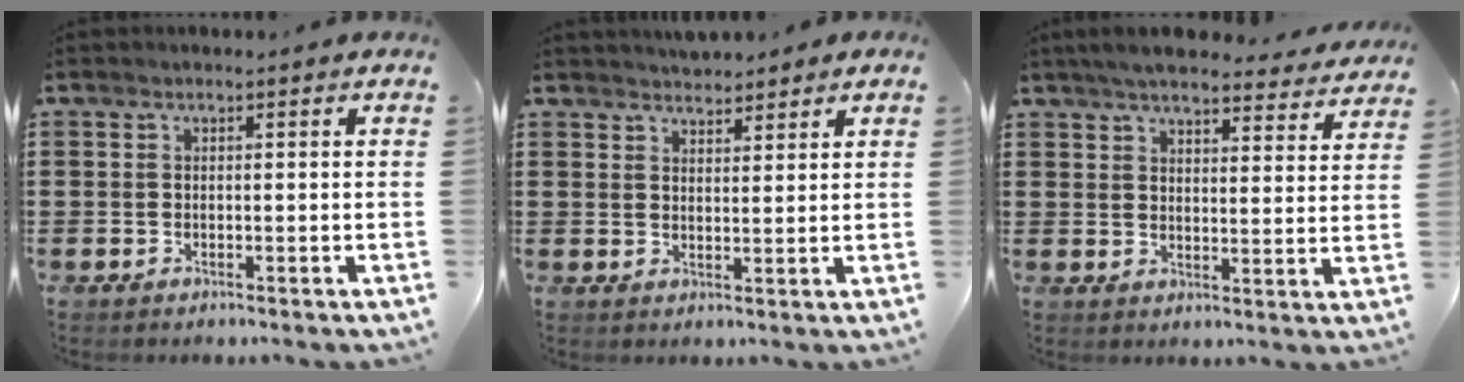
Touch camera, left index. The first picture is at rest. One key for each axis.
{"total": 2.9, "fx": 2.9, "fy": 0.4, "fz": 0.1, "tx": -0.010, "ty": -0.003, "tz": 0.055}
{"total": 5.5, "fx": 5.1, "fy": 0.4, "fz": 1.9, "tx": -0.056, "ty": -0.021, "tz": 0.092}